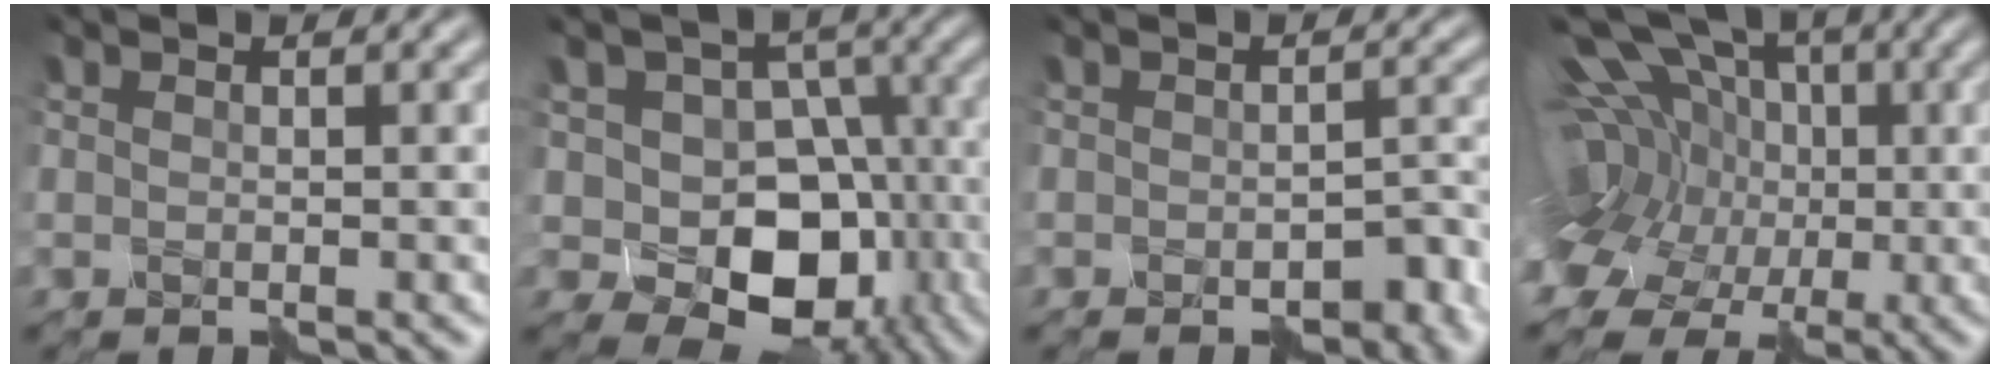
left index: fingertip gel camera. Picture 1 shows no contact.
{"total": 8.0, "force": [-2.6, 6.1, 4.4], "torque": [-0.052, -0.009, -0.053]}
{"total": 2.7, "force": [-1.8, 1.4, 1.4], "torque": [-0.010, -0.005, -0.026]}
{"total": 15.8, "force": [1.9, 12.2, 9.9], "torque": [-0.199, 0.023, 0.007]}